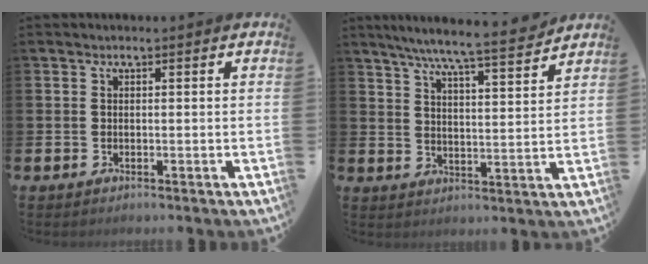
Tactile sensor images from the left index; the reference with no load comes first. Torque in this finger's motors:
{"motor_torque": [0.78, -0.98, 0.61, 0.21]}